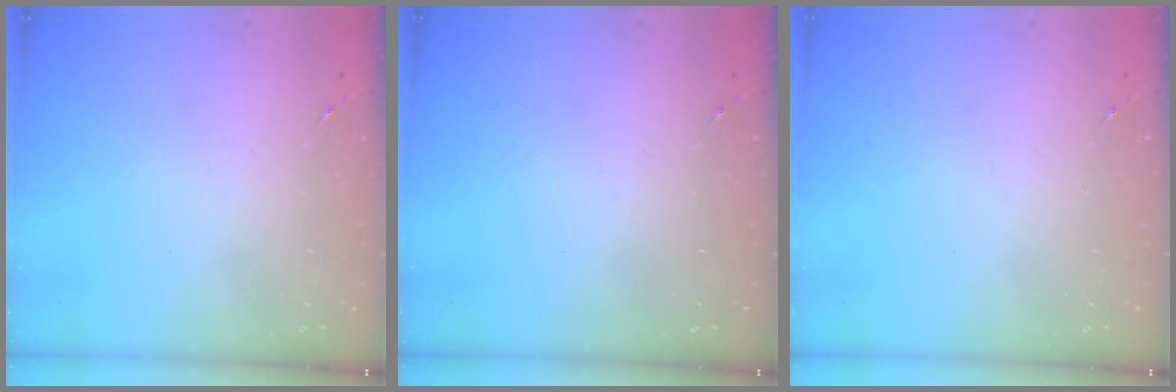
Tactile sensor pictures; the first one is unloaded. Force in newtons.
{"total": 0.0}
{"total": 0.0}